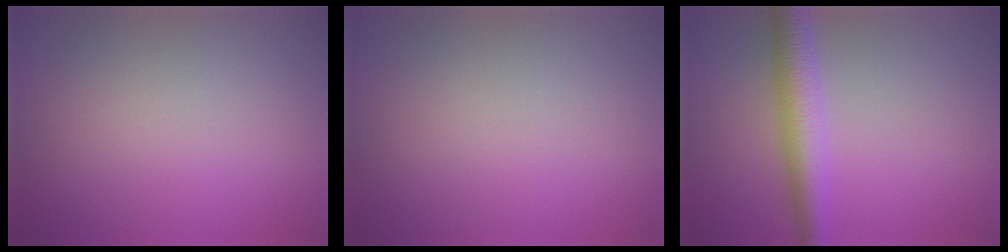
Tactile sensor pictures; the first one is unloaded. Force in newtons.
{"total": 0.0}
{"total": 4.5, "press": 4.5, "slide": 0.1}